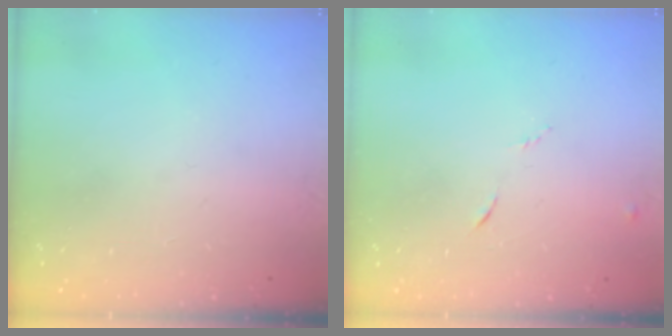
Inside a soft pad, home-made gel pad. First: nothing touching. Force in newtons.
{"total": 5.2, "press": 5.1, "slide": 0.6}